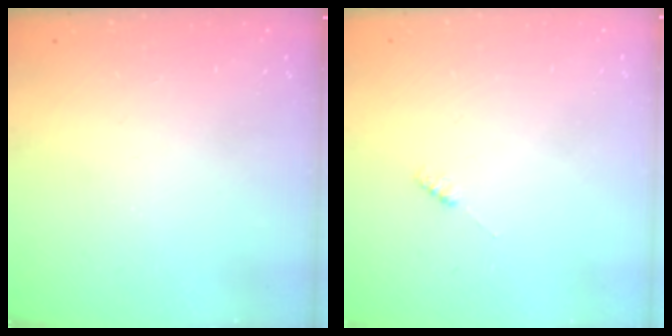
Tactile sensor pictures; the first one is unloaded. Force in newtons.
{"total": 1.9, "press": 1.9, "slide": 0.3}